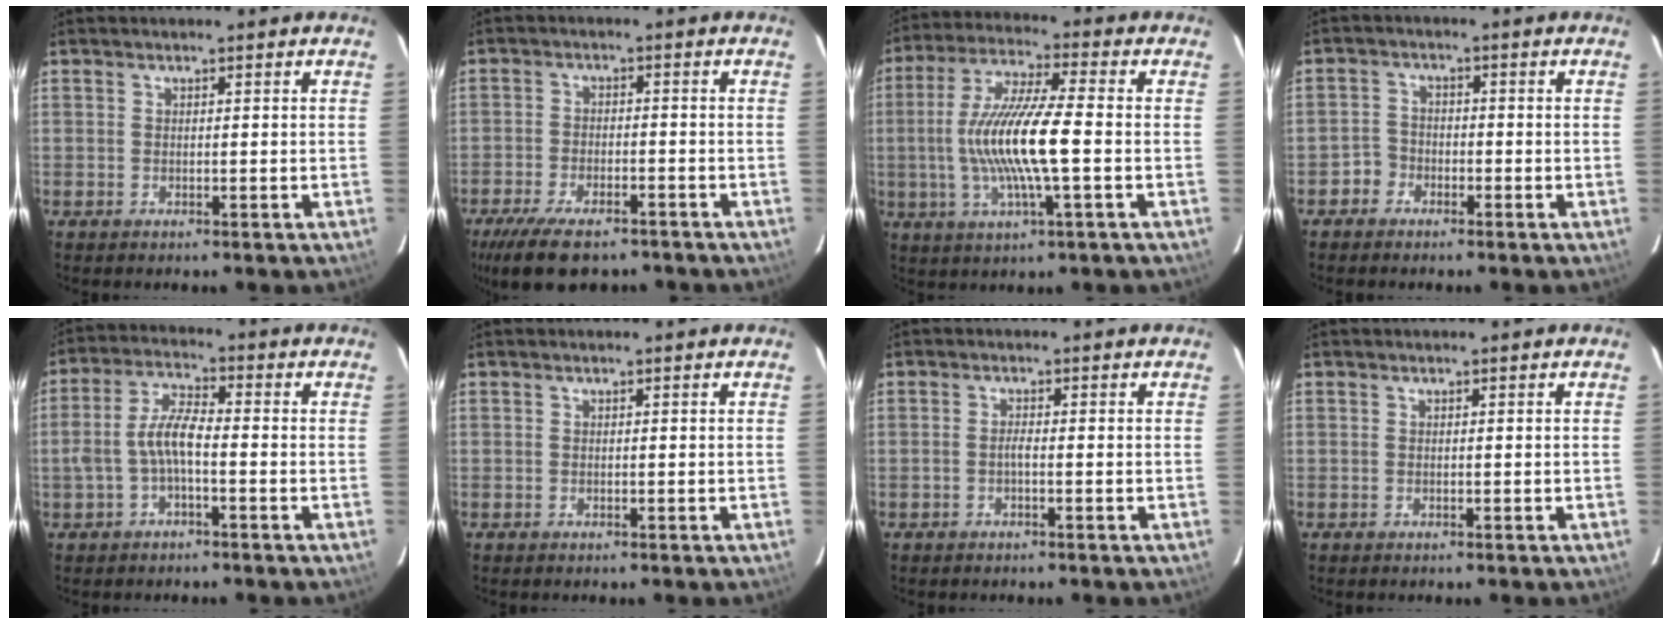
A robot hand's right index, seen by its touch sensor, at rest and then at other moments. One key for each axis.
{"total": 13.3, "fx": -9.8, "fy": 5.2, "fz": 7.3, "tx": -0.167, "ty": -0.030, "tz": -0.162}
{"total": 14.3, "fx": -1.7, "fy": 1.6, "fz": 14.1, "tx": -0.274, "ty": 0.000, "tz": -0.033}
{"total": 3.0, "fx": -1.9, "fy": 2.3, "fz": 0.0, "tx": -0.003, "ty": 0.014, "tz": -0.035}
{"total": 6.1, "fx": -1.9, "fy": 1.9, "fz": 5.5, "tx": -0.118, "ty": 0.014, "tz": -0.035}
{"total": 0.0}
{"total": 1.0, "fx": -0.5, "fy": 0.0, "fz": 0.9, "tx": -0.016, "ty": 0.003, "tz": -0.012}
{"total": 0.0}